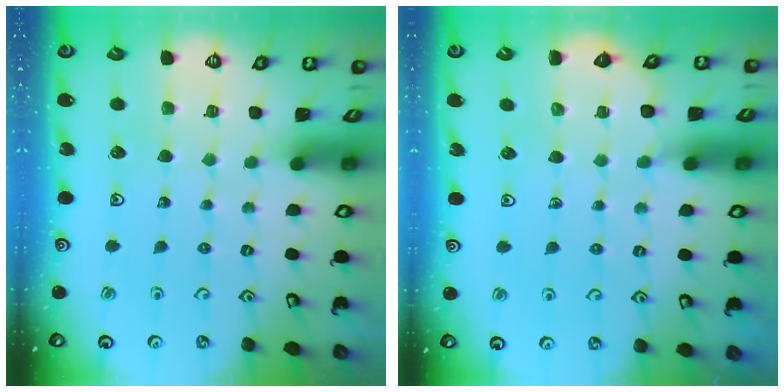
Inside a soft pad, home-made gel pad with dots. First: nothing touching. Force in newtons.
{"total": 4.1, "press": 4.0, "slide": 0.7}